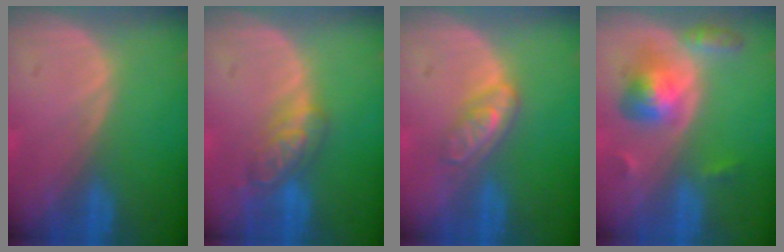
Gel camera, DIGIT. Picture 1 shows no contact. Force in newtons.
{"total": 5.4, "press": 5.0, "slide": 2.1}
{"total": 4.5, "press": 3.9, "slide": 2.2}
{"total": 5.5, "press": 5.5, "slide": 0.2}